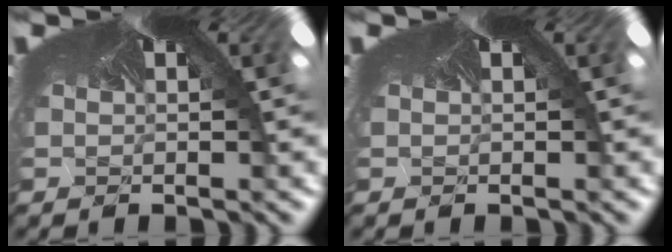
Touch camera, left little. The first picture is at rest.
{"total": 0.0}